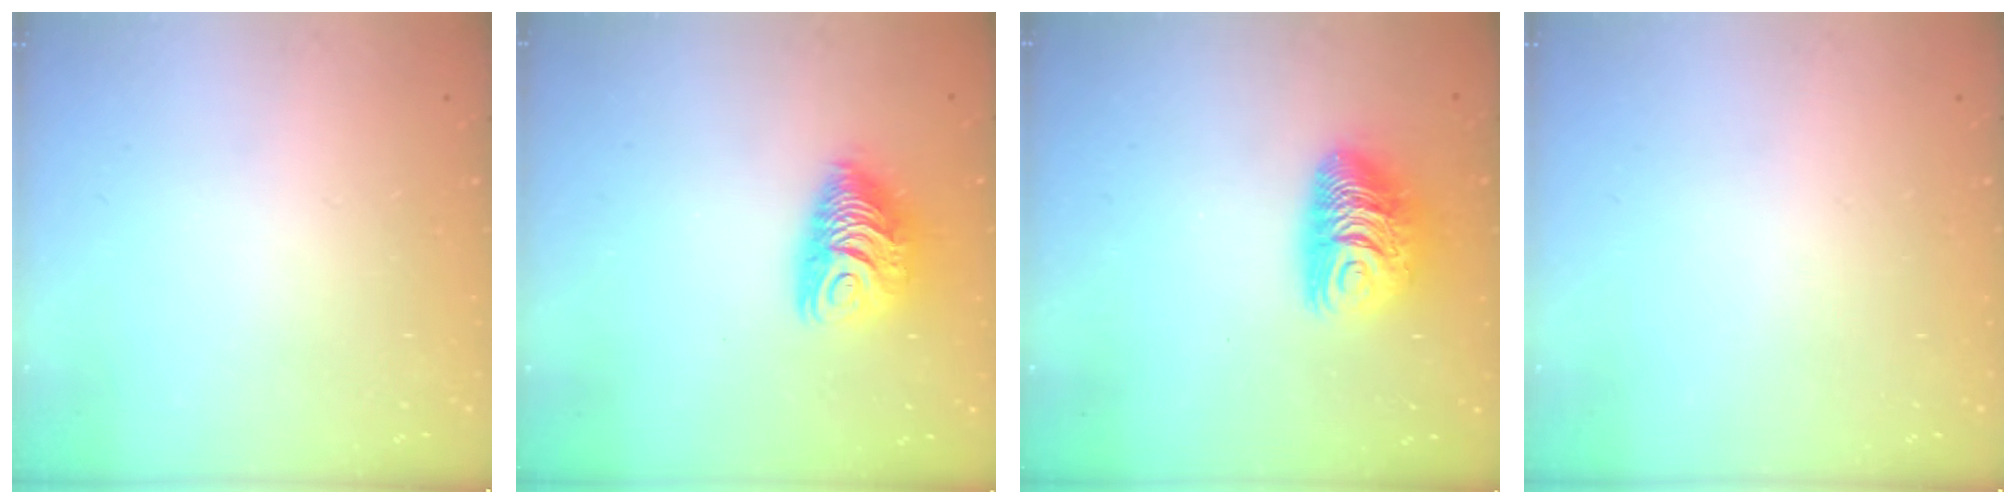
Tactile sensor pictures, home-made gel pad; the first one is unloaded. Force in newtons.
{"total": 10.2, "press": 10.2, "slide": 0.9}
{"total": 10.7, "press": 10.6, "slide": 1.0}
{"total": 0.0}